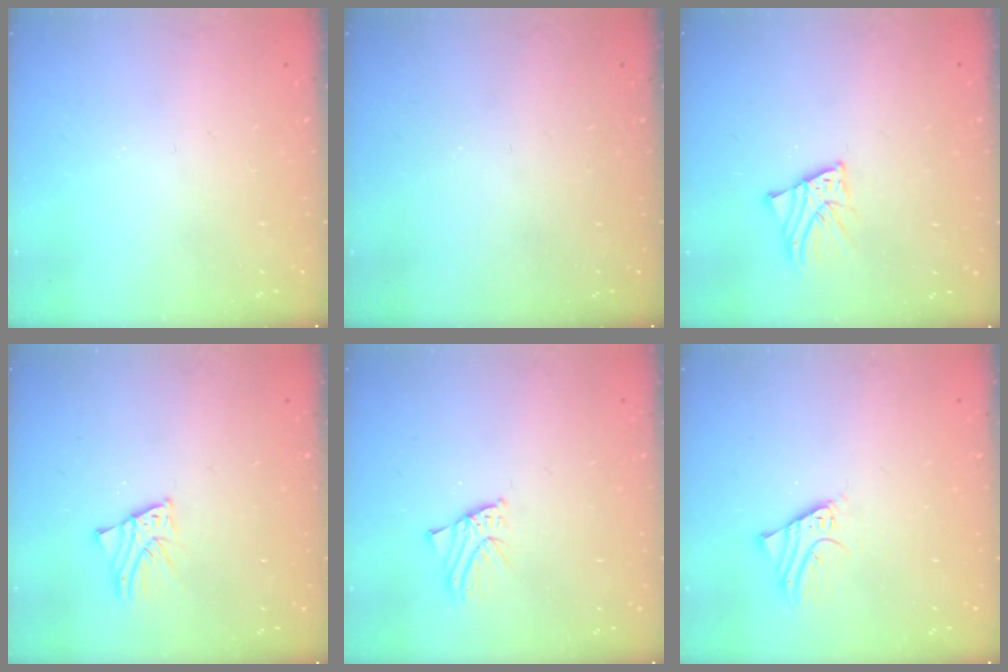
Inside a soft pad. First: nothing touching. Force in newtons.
{"total": 0.0}
{"total": 2.9, "press": 2.9, "slide": 0.2}
{"total": 2.3, "press": 2.3, "slide": 0.2}
{"total": 1.8, "press": 1.8, "slide": 0.1}
{"total": 2.6, "press": 2.6, "slide": 0.1}